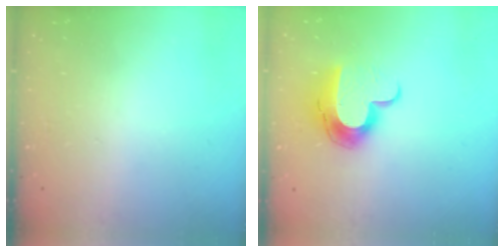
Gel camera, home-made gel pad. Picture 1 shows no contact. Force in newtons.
{"total": 12.2, "press": 12.2, "slide": 0.3}